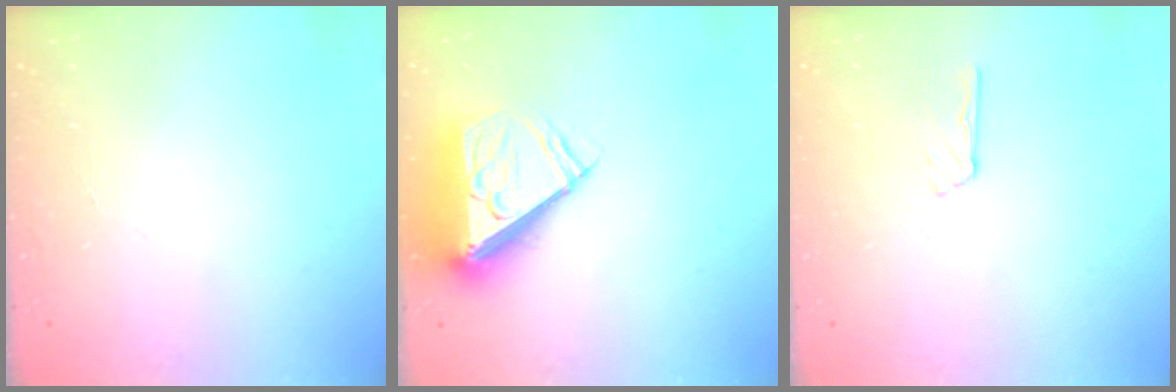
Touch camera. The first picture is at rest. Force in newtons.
{"total": 9.3, "press": 9.2, "slide": 1.6}
{"total": 4.3, "press": 4.2, "slide": 0.4}